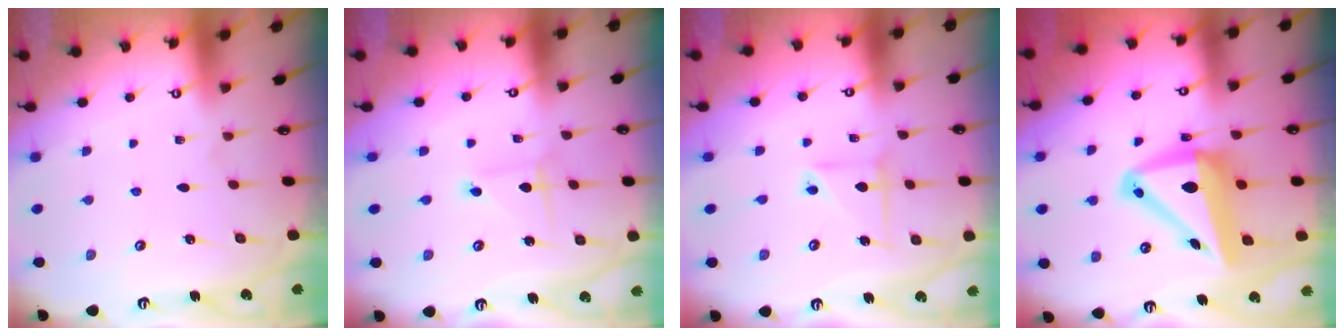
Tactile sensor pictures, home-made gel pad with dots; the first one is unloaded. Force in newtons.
{"total": 1.6, "press": 1.6, "slide": 0.1}
{"total": 5.0, "press": 4.8, "slide": 1.4}
{"total": 12.0, "press": 11.7, "slide": 2.5}